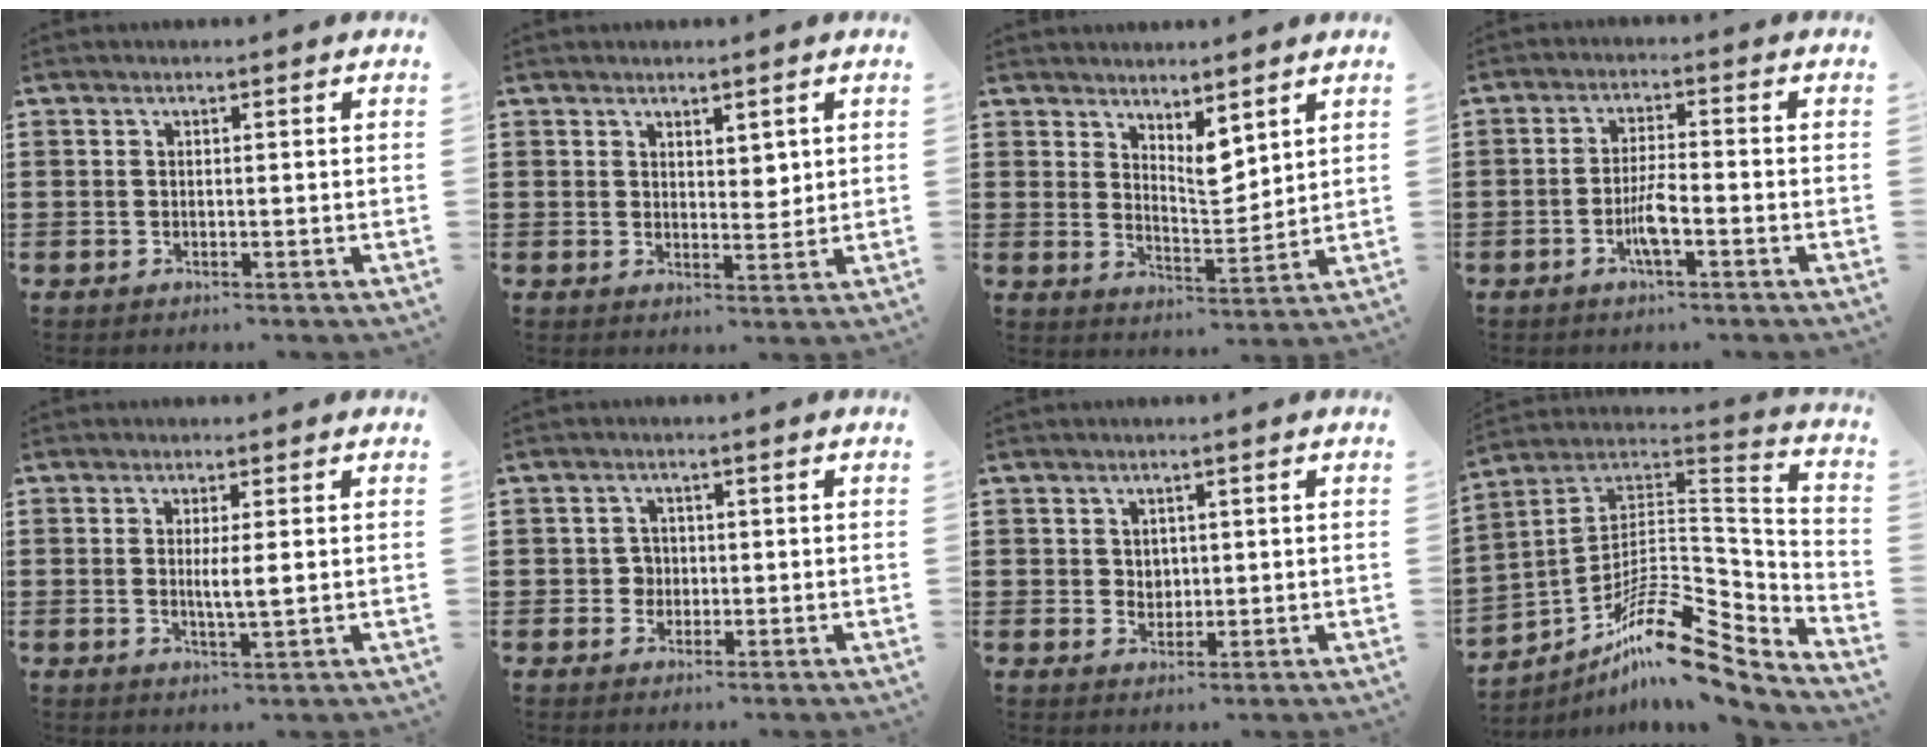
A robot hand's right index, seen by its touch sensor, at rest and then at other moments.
{"total": 2.6, "force": [1.9, 1.5, 0.9], "torque": [-0.007, 0.000, 0.033]}
{"total": 5.2, "force": [4.0, 1.9, 2.8], "torque": [-0.048, -0.017, 0.069]}
{"total": 4.2, "force": [-1.9, 0.5, 3.7], "torque": [-0.085, -0.007, -0.040]}
{"total": 2.6, "force": [0.2, 0.1, 2.6], "torque": [-0.049, -0.004, 0.001]}
{"total": 2.0, "force": [-0.3, 1.9, 0.6], "torque": [-0.019, 0.006, -0.008]}
{"total": 1.8, "force": [0.9, 1.5, 0.5], "torque": [-0.006, 0.004, 0.014]}
{"total": 12.6, "force": [-8.2, 4.8, 8.3], "torque": [-0.142, 0.004, -0.156]}